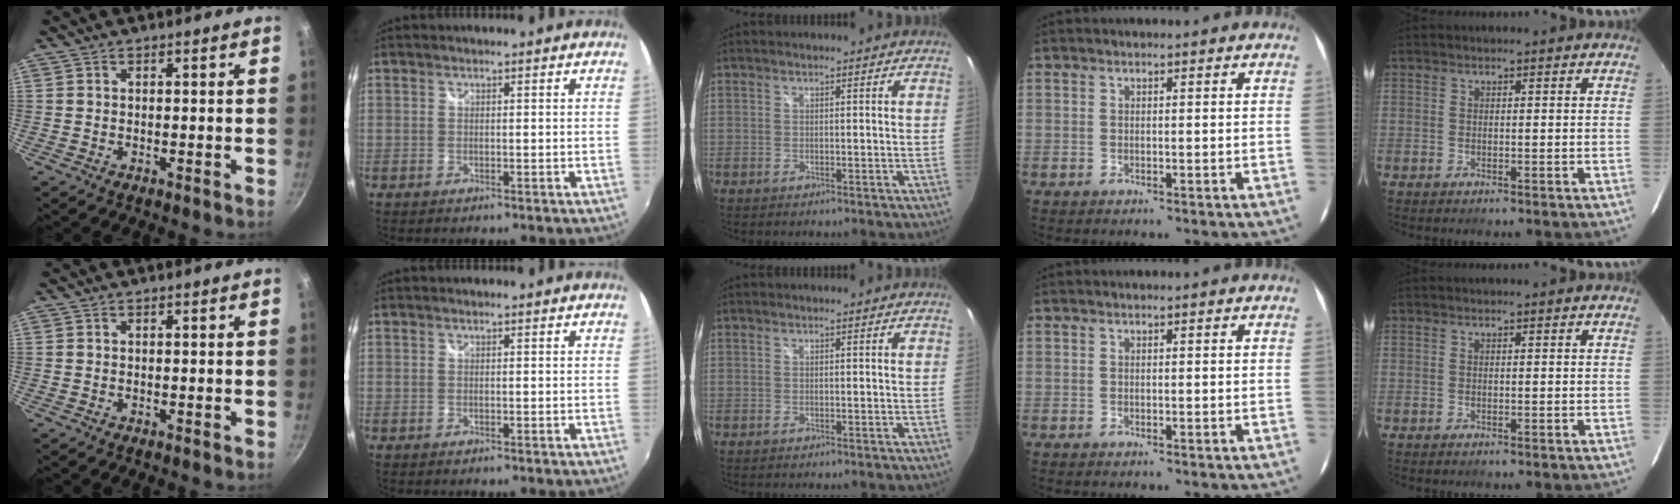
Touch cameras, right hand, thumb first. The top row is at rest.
{}